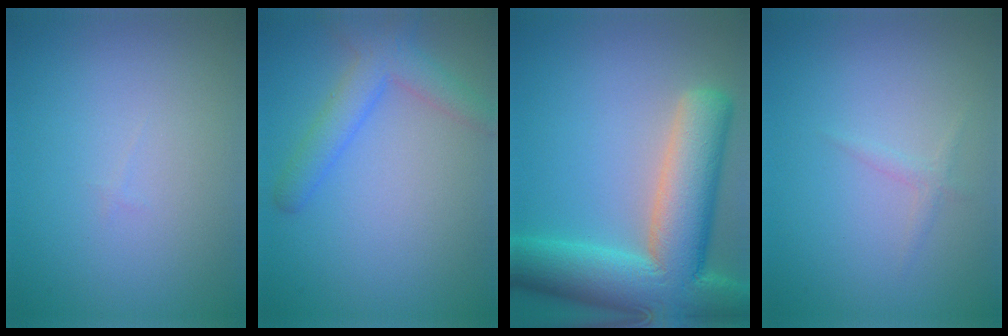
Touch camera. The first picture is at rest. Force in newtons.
{"total": 3.5, "press": 3.5, "slide": 0.2}
{"total": 12.6, "press": 12.6, "slide": 1.1}
{"total": 0.8, "press": 0.8, "slide": 0.1}